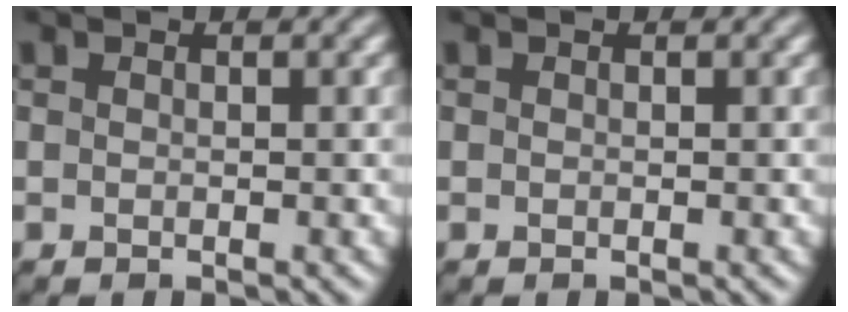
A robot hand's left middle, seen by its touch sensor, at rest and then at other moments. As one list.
[{"total": 0.0}]